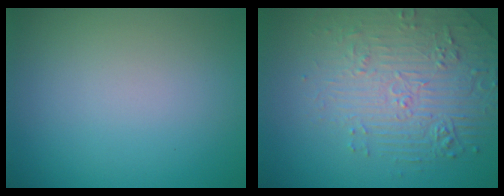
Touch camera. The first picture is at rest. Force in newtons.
{"total": 4.5, "press": 4.1, "slide": 1.8}